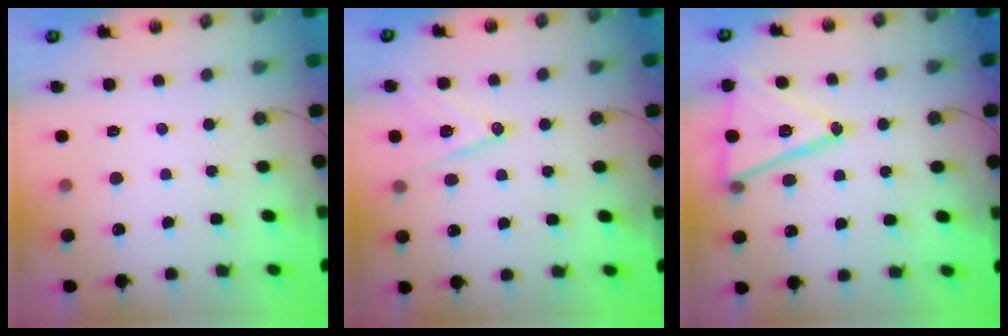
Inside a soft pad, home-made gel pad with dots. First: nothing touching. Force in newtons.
{"total": 12.9, "press": 12.5, "slide": 3.1}
{"total": 17.5, "press": 17.1, "slide": 3.3}